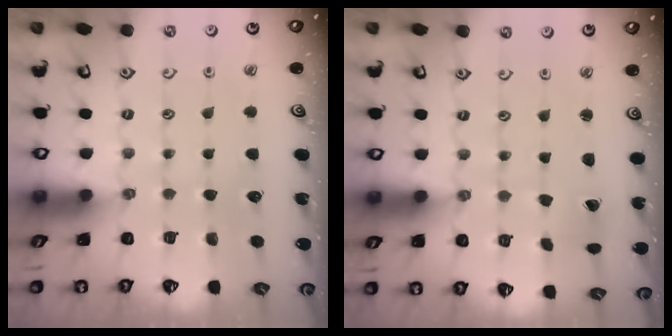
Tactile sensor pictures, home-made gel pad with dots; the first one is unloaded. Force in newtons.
{"total": 0.7, "press": 0.7, "slide": 0.1}